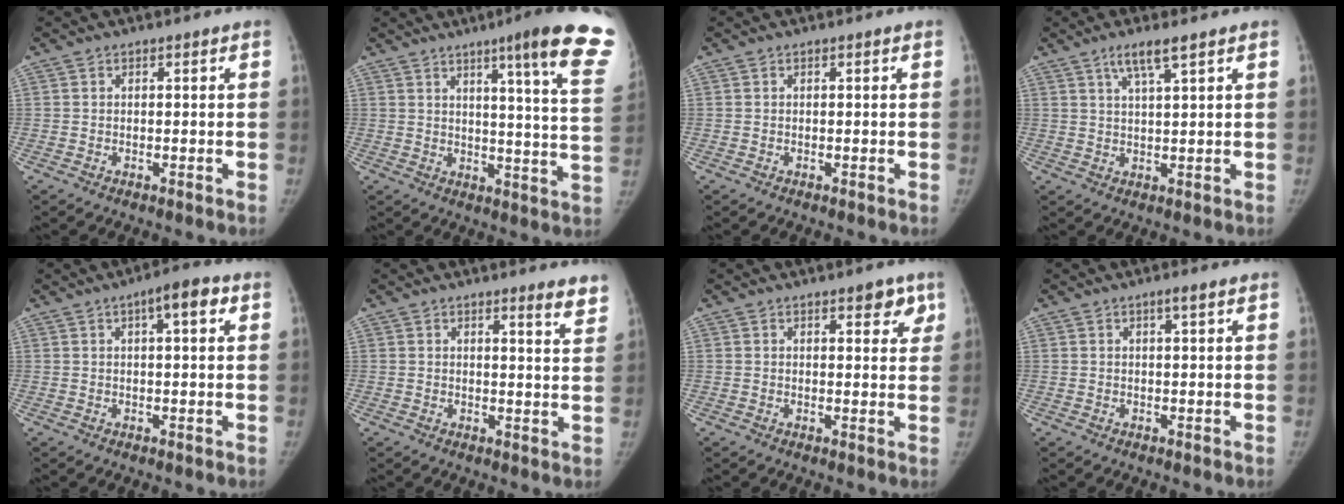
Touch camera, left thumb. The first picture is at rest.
{"total": 19.4, "force": [12.4, 1.1, 14.8], "torque": [-0.172, -0.067, 0.144]}
{"total": 0.0}
{"total": 4.5, "force": [2.8, 0.3, 3.5], "torque": [-0.071, -0.010, 0.058]}
{"total": 5.2, "force": [1.9, 1.5, 4.6], "torque": [-0.060, 0.012, 0.022]}
{"total": 4.3, "force": [3.6, 0.6, 2.4], "torque": [-0.019, -0.026, 0.036]}
{"total": 4.2, "force": [2.5, 2.0, 2.8], "torque": [-0.006, -0.009, 0.026]}
{"total": 1.3, "force": [0.7, 0.0, 1.1], "torque": [-0.019, -0.001, 0.011]}